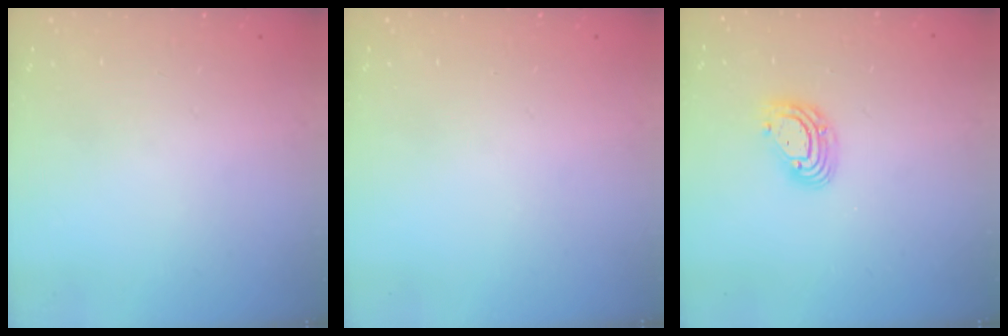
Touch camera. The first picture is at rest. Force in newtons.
{"total": 0.0}
{"total": 7.9, "press": 7.8, "slide": 1.5}